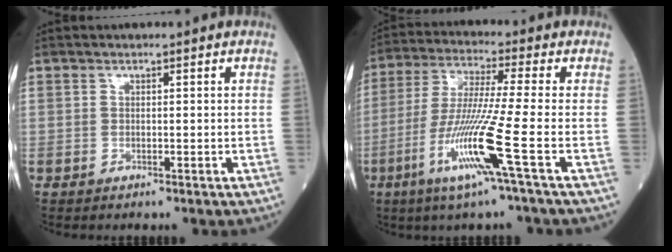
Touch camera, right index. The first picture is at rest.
{"total": 12.5, "force": [-5.0, -2.1, 11.2], "torque": [-0.233, -0.029, -0.102]}